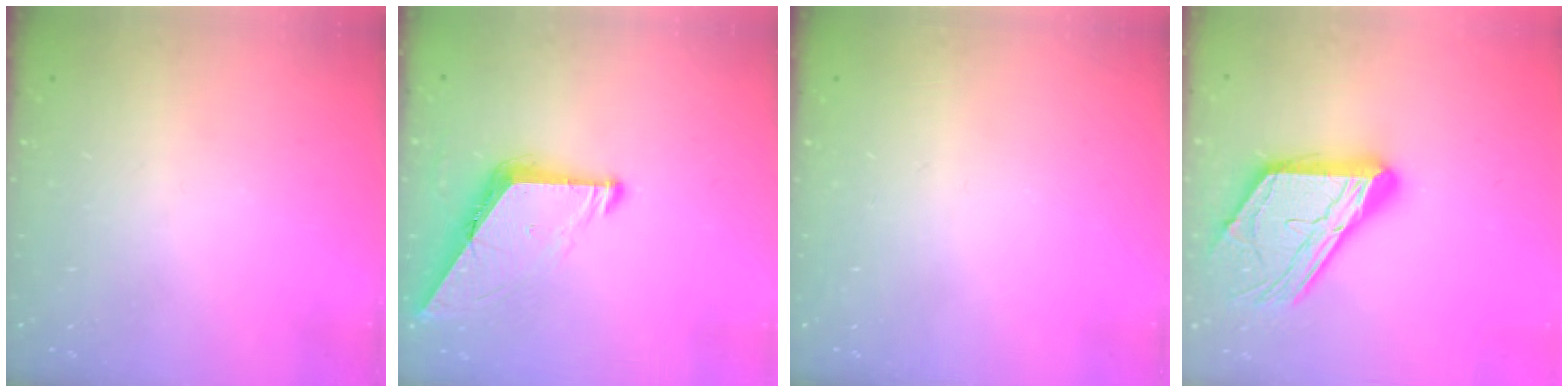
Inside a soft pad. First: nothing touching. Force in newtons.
{"total": 8.6, "press": 8.5, "slide": 0.9}
{"total": 0.0}
{"total": 19.1, "press": 19.0, "slide": 1.7}